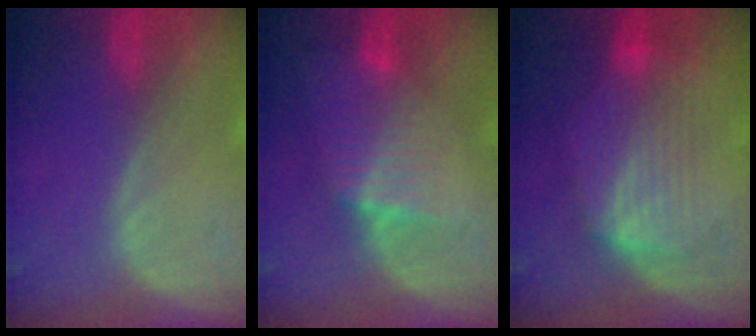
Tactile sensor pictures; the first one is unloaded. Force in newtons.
{"total": 6.6, "press": 5.8, "slide": 3.2}
{"total": 7.4, "press": 7.3, "slide": 1.5}